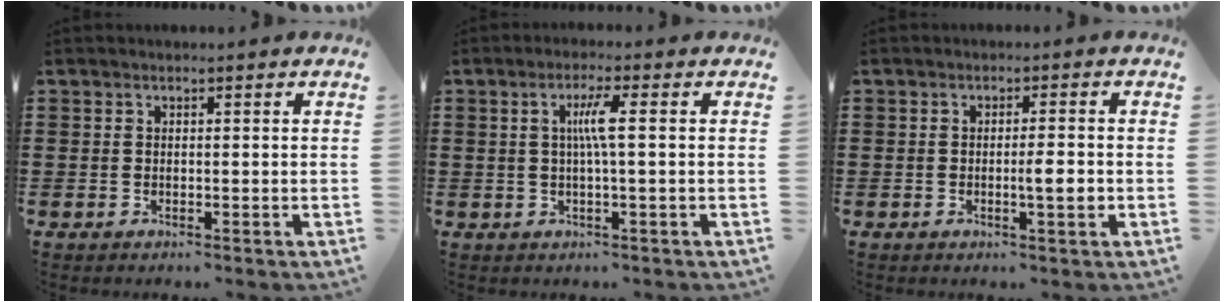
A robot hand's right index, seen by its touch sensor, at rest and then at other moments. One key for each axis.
{"total": 4.0, "fx": 0.3, "fy": -0.1, "fz": 4.0, "tx": -0.077, "ty": -0.004, "tz": 0.001}
{"total": 3.2, "fx": -0.6, "fy": 0.3, "fz": 3.1, "tx": -0.052, "ty": -0.004, "tz": -0.010}